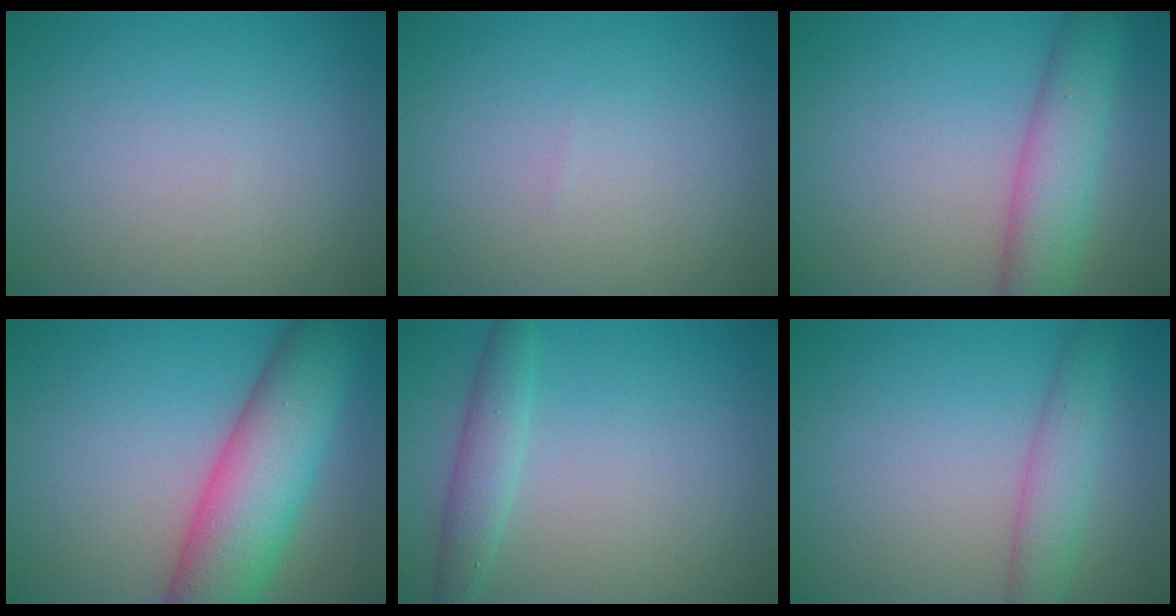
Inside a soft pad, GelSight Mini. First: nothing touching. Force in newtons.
{"total": 0.0}
{"total": 5.4, "press": 5.4, "slide": 0.2}
{"total": 9.2, "press": 9.2, "slide": 0.5}
{"total": 1.9, "press": 1.9, "slide": 0.1}
{"total": 3.2, "press": 3.1, "slide": 0.2}